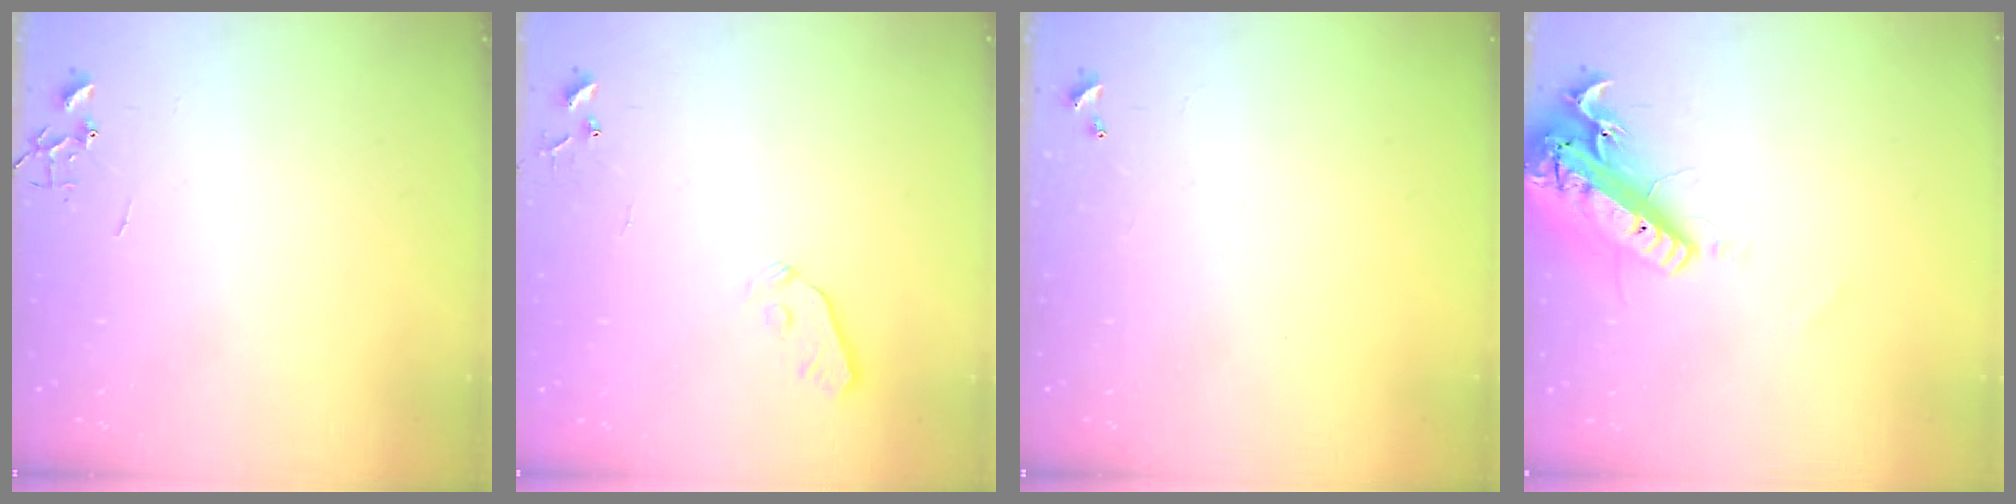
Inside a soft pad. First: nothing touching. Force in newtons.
{"total": 3.7, "press": 3.6, "slide": 0.7}
{"total": 0.0}
{"total": 20.7, "press": 20.3, "slide": 4.2}